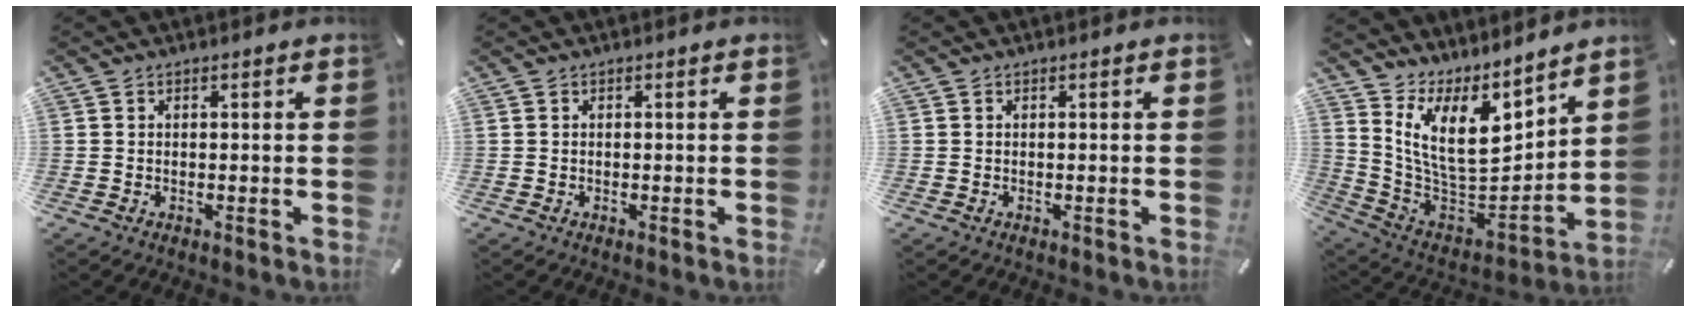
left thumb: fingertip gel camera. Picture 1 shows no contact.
{"total": 0.0}
{"total": 0.0}
{"total": 16.0, "force": [8.0, 9.1, 10.5], "torque": [-0.210, -0.081, 0.149]}